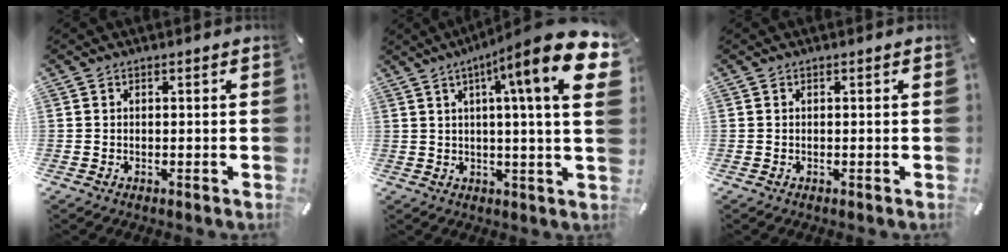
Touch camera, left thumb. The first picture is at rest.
{"total": 18.5, "force": [7.1, 1.4, 17.1], "torque": [-0.260, -0.047, 0.089]}
{"total": 0.0}